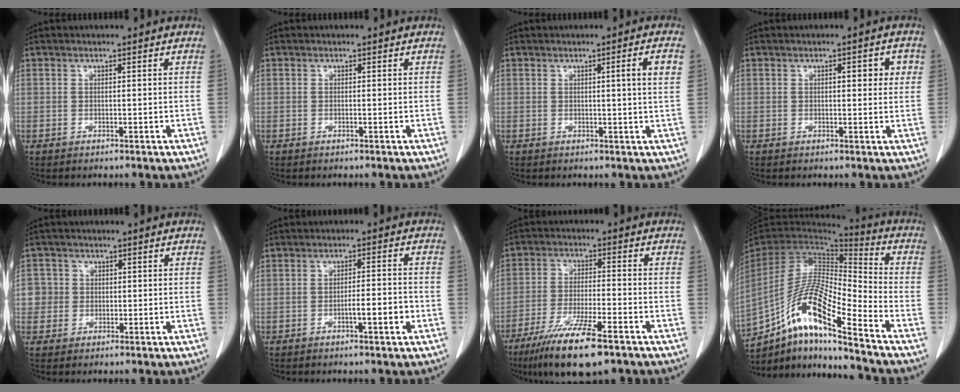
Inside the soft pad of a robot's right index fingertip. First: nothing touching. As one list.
[{"total": 0.0}, {"total": 3.3, "force": [0.9, -0.5, 3.2], "torque": [-0.045, -0.002, 0.011]}, {"total": 3.4, "force": [0.9, 1.2, 3.0], "torque": [-0.034, 0.006, 0.009]}, {"total": 3.5, "force": [0.0, 3.5, 0.1], "torque": [0.014, 0.011, -0.001]}, {"total": 4.1, "force": [-1.6, 0.4, 3.7], "torque": [-0.053, 0.001, -0.025]}, {"total": 12.7, "force": [-8.5, 1.8, 9.2], "torque": [-0.167, -0.032, -0.143]}, {"total": 16.6, "force": [-11.3, 0.9, 12.2], "torque": [-0.242, -0.002, -0.205]}]